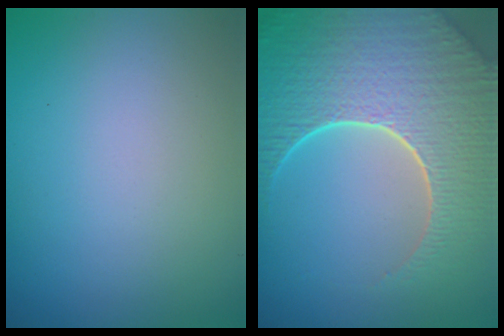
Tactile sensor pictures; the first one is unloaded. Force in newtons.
{"total": 9.4, "press": 6.7, "slide": 6.6}